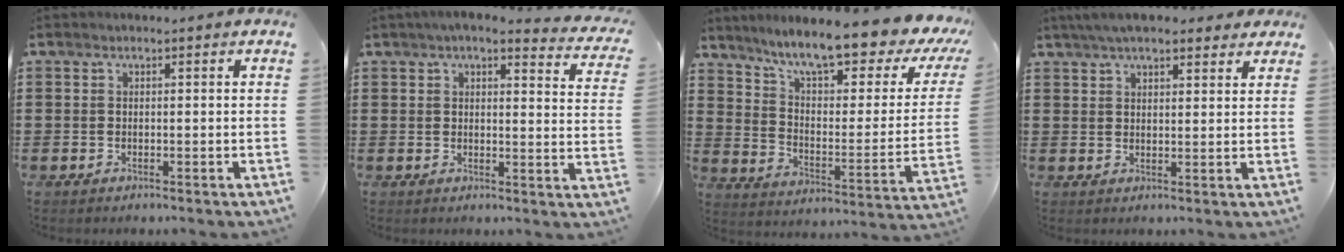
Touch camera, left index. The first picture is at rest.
{"total": 4.2, "force": [3.6, 0.3, 2.2], "torque": [-0.056, -0.011, 0.061]}
{"total": 10.1, "force": [8.3, 0.6, 5.8], "torque": [-0.128, -0.060, 0.135]}
{"total": 5.5, "force": [4.6, 1.4, 2.6], "torque": [-0.062, 0.001, 0.086]}